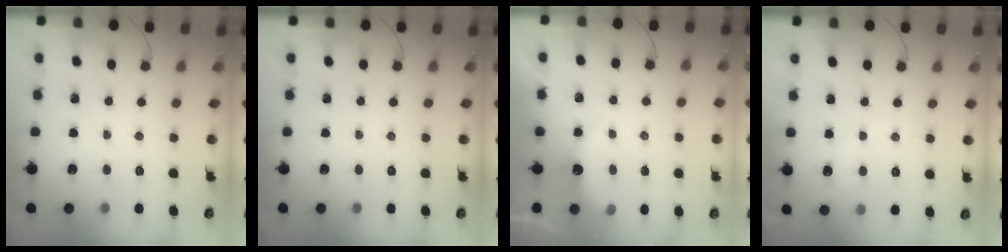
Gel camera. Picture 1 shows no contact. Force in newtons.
{"total": 0.0}
{"total": 5.0, "press": 4.9, "slide": 0.9}
{"total": 5.0, "press": 4.9, "slide": 1.0}